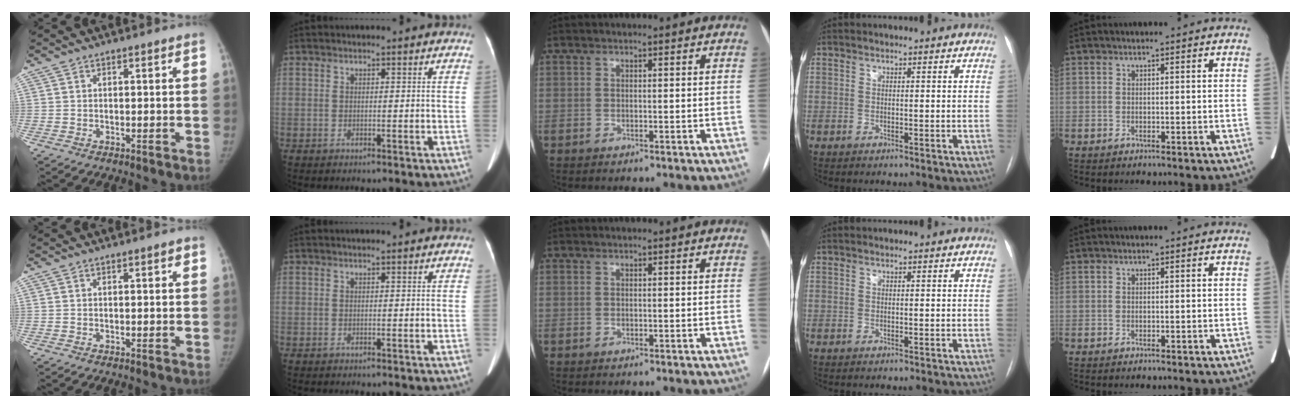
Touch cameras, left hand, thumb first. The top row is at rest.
{"thumb": {"total": 0.9, "force": [0.4, 0.2, 0.8], "torque": [-0.010, 0.001, 0.005]}}